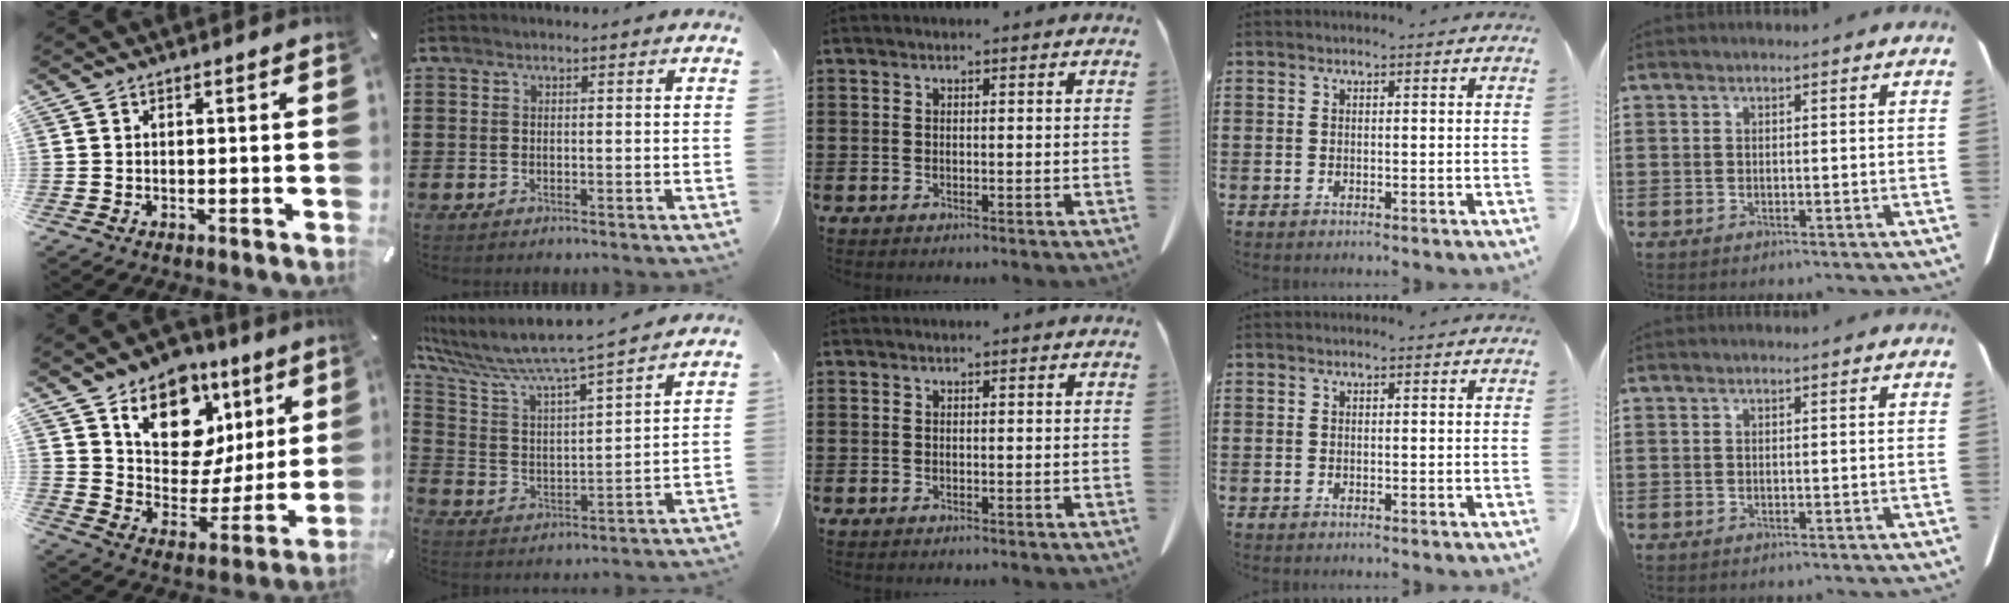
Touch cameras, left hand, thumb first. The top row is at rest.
{"thumb": {"total": 14.8, "force": [9.0, 10.0, 6.2], "torque": [-0.095, -0.074, 0.158]}, "index": {"total": 7.9, "force": [7.1, 0.3, 3.4], "torque": [-0.100, -0.053, 0.114]}}